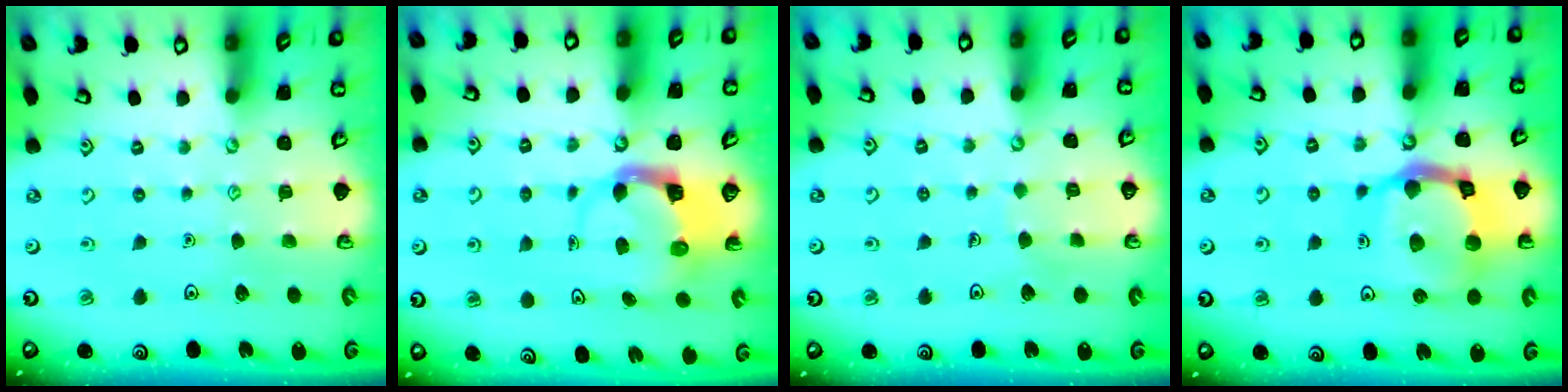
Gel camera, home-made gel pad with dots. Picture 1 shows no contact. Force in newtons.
{"total": 3.8, "press": 3.7, "slide": 0.5}
{"total": 3.2, "press": 3.2, "slide": 0.2}
{"total": 17.6, "press": 17.5, "slide": 2.1}